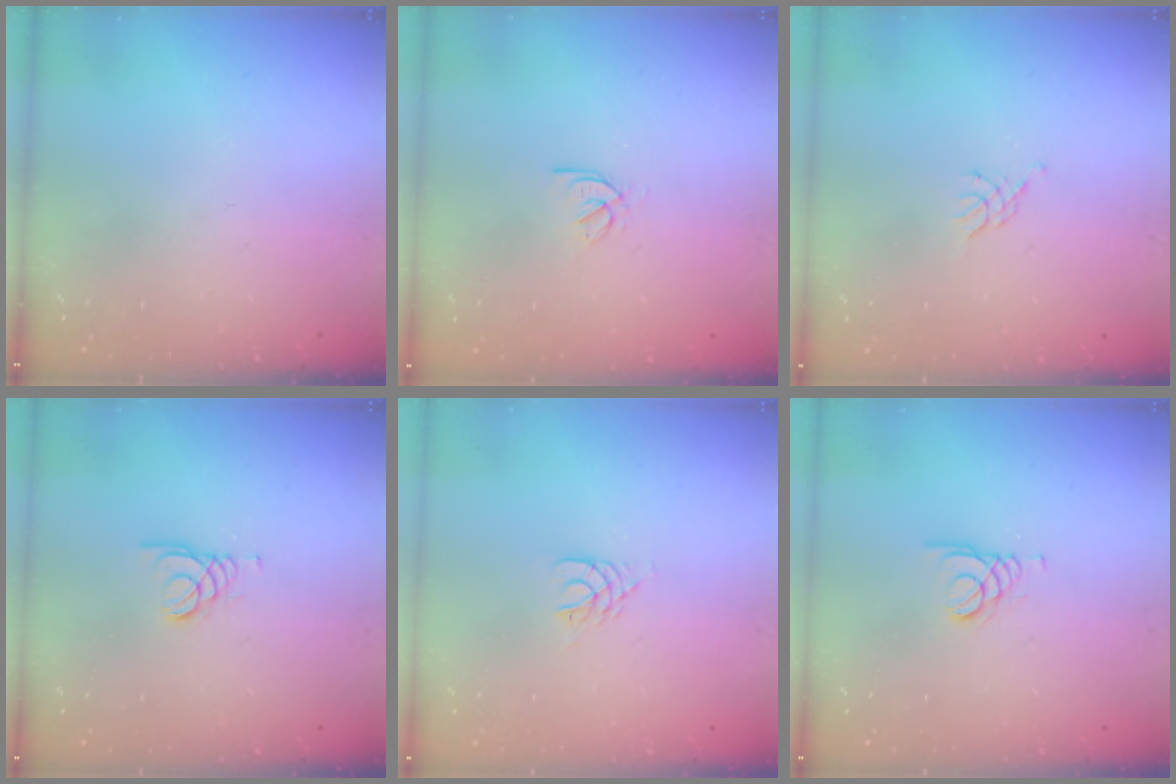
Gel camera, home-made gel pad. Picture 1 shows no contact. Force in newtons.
{"total": 2.5, "press": 2.4, "slide": 0.5}
{"total": 2.3, "press": 2.2, "slide": 0.5}
{"total": 1.5, "press": 1.5, "slide": 0.1}
{"total": 3.5, "press": 3.5, "slide": 0.5}
{"total": 1.6, "press": 1.6, "slide": 0.0}